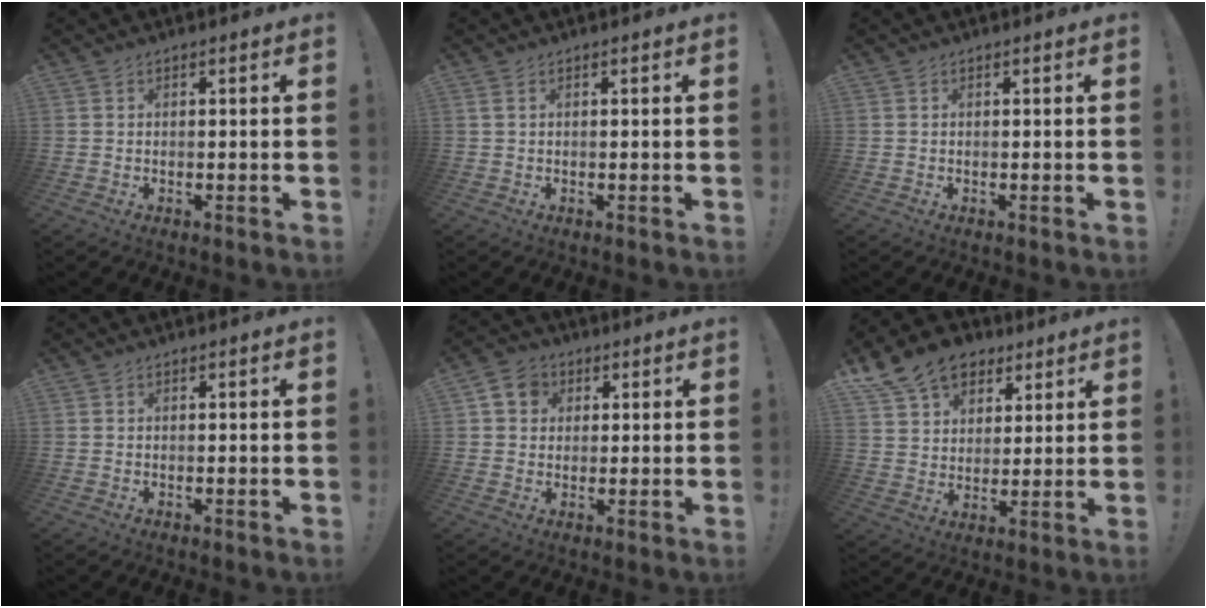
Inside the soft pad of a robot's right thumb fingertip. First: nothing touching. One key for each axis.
{"total": 0.9, "fx": 0.4, "fy": 0.2, "fz": 0.8, "tx": -0.025, "ty": 0.004, "tz": 0.008}
{"total": 0.0}
{"total": 0.0}
{"total": 7.0, "fx": 2.3, "fy": 5.9, "fz": 3.0, "tx": -0.051, "ty": 0.007, "tz": 0.047}
{"total": 14.5, "fx": 8.7, "fy": 10.4, "fz": 5.2, "tx": -0.095, "ty": -0.045, "tz": 0.171}